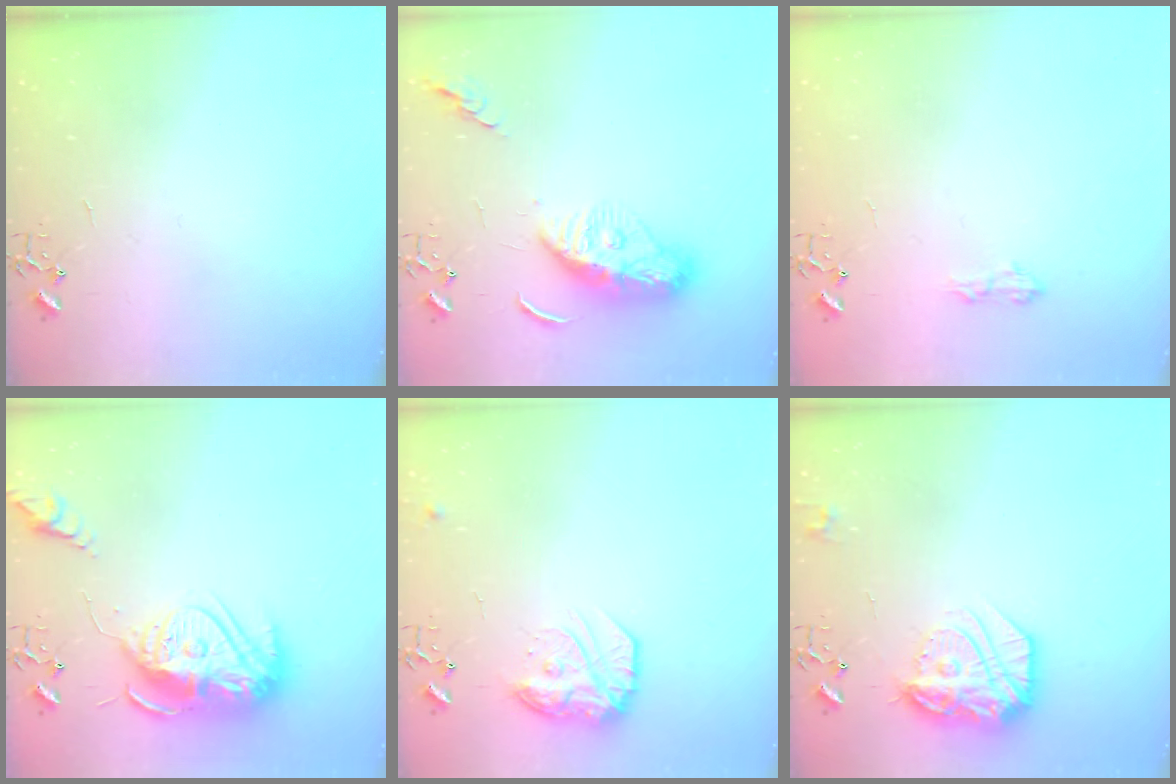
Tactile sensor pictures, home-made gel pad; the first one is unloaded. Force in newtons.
{"total": 11.6, "press": 11.6, "slide": 1.0}
{"total": 5.9, "press": 5.9, "slide": 0.8}
{"total": 17.0, "press": 16.9, "slide": 1.5}
{"total": 15.0, "press": 15.0, "slide": 1.2}
{"total": 19.0, "press": 19.0, "slide": 1.7}